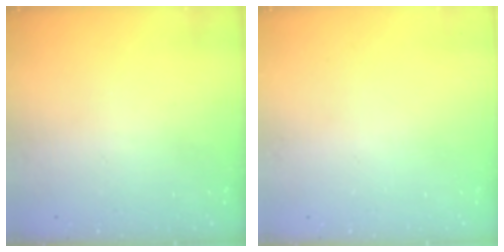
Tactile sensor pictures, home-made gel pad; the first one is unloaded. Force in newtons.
{"total": 0.0}